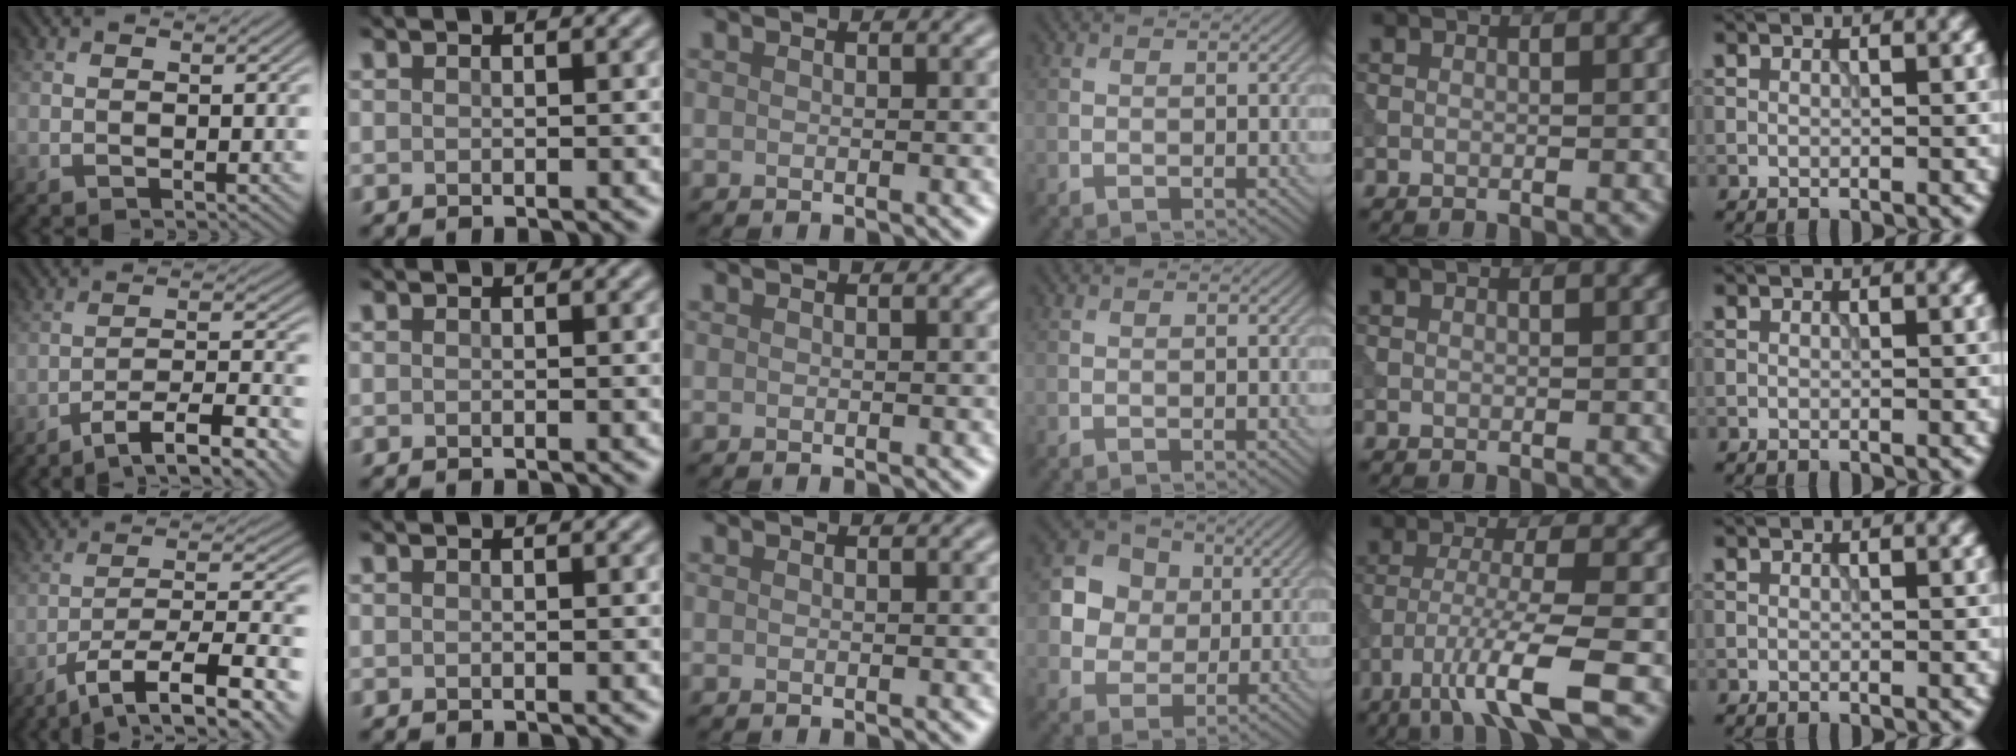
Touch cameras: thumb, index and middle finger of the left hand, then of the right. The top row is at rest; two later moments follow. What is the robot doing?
{"motion": "extract", "object": "tissue"}